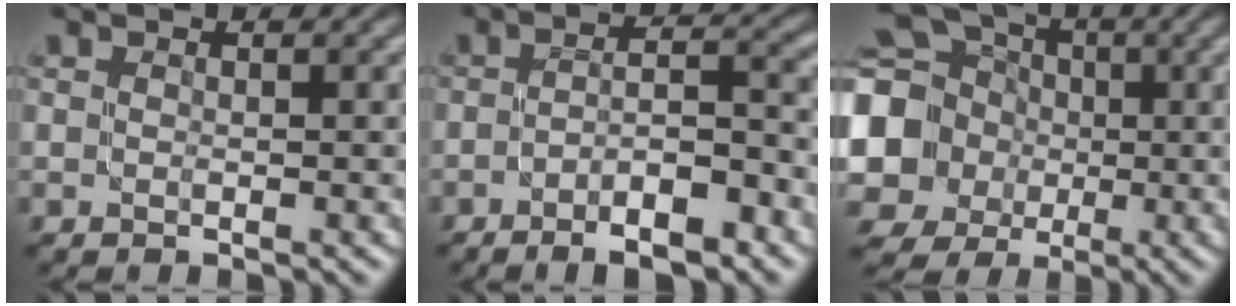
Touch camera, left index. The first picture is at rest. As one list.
[{"total": 6.8, "force": [-3.4, 1.8, 5.7], "torque": [-0.083, 0.008, -0.051]}, {"total": 14.2, "force": [0.0, 13.2, 5.2], "torque": [-0.170, 0.014, -0.039]}]